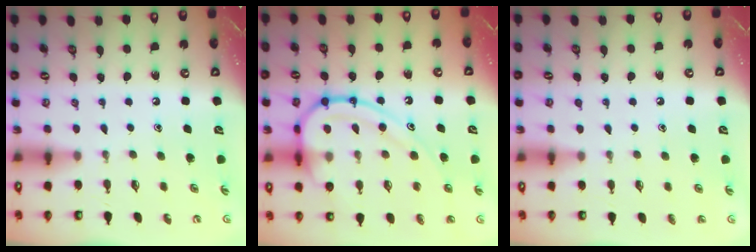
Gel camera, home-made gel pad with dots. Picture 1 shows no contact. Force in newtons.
{"total": 19.1, "press": 19.1, "slide": 1.6}
{"total": 3.1, "press": 3.1, "slide": 0.3}